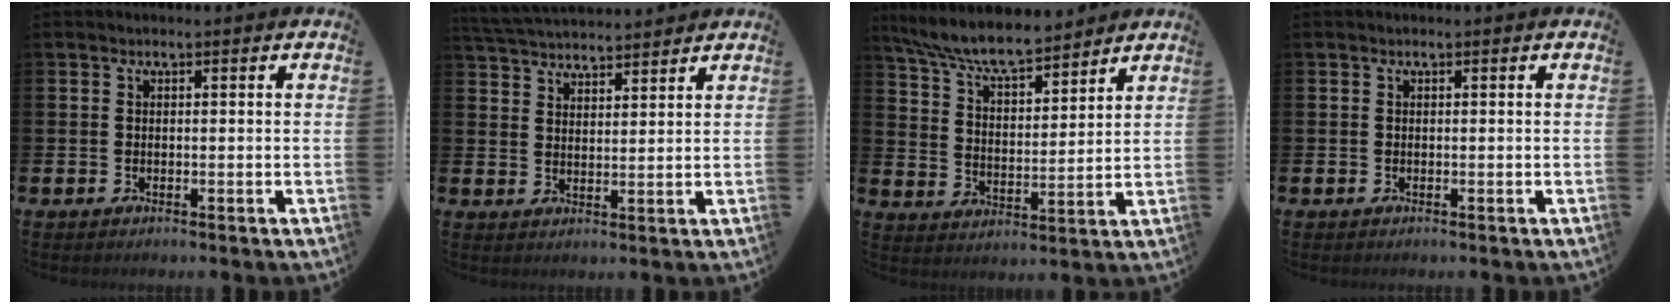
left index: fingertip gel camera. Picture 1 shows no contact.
{"total": 4.5, "force": [4.4, 0.6, 0.0], "torque": [-0.020, -0.021, 0.082]}
{"total": 8.0, "force": [7.4, 1.1, 2.9], "torque": [-0.086, -0.040, 0.132]}
{"total": 0.0}